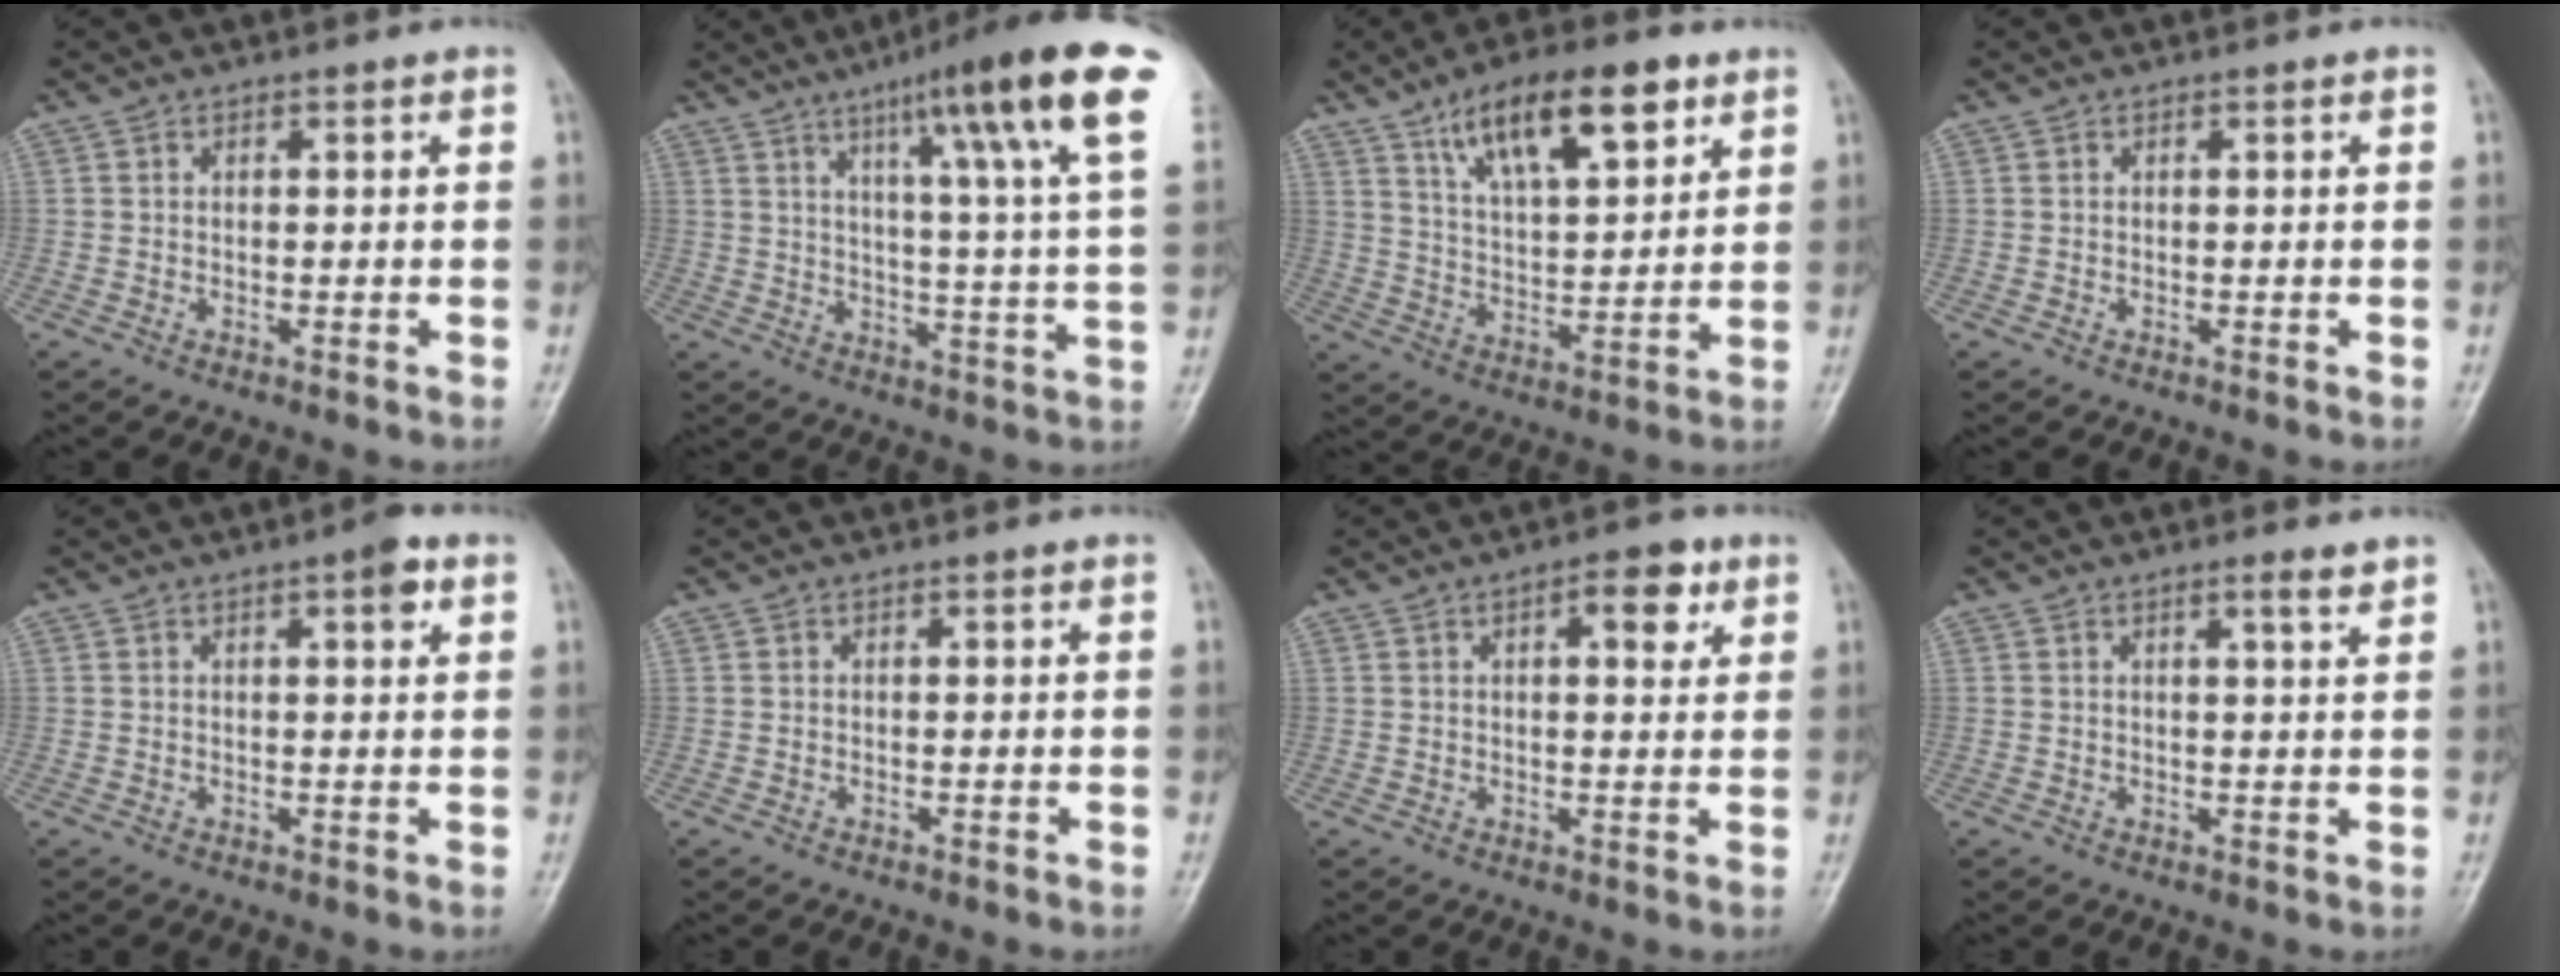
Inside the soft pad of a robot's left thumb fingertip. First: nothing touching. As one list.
[{"total": 20.1, "force": [10.5, 1.8, 17.1], "torque": [-0.232, -0.028, 0.141]}, {"total": 15.7, "force": [8.7, 5.9, 11.7], "torque": [-0.164, -0.031, 0.150]}, {"total": 0.0}, {"total": 3.4, "force": [1.6, 0.9, 2.9], "torque": [-0.037, -0.003, 0.020]}, {"total": 0.0}, {"total": 5.9, "force": [2.6, 2.5, 4.7], "torque": [-0.047, -0.006, 0.031]}, {"total": 2.5, "force": [1.7, 0.1, 1.8], "torque": [-0.028, -0.012, 0.026]}]